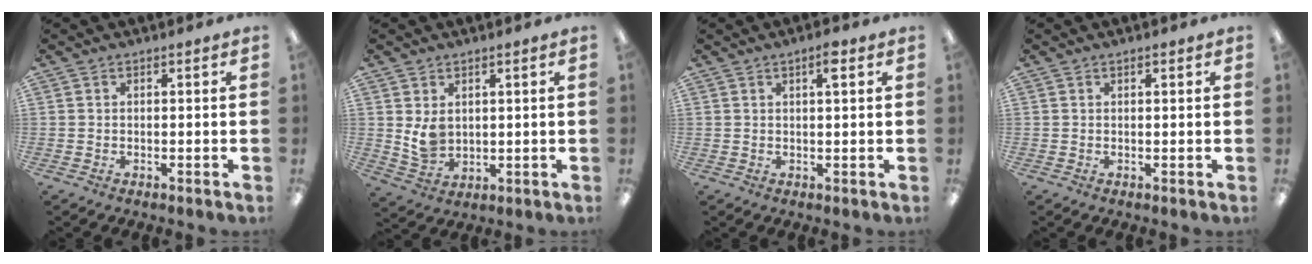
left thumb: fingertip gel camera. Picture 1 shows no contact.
{"total": 6.3, "force": [1.8, 4.7, 3.7], "torque": [-0.066, -0.008, 0.033]}
{"total": 3.4, "force": [1.9, 0.7, 2.8], "torque": [-0.045, 0.000, 0.026]}
{"total": 0.9, "force": [0.5, 0.1, 0.7], "torque": [-0.016, 0.000, 0.008]}